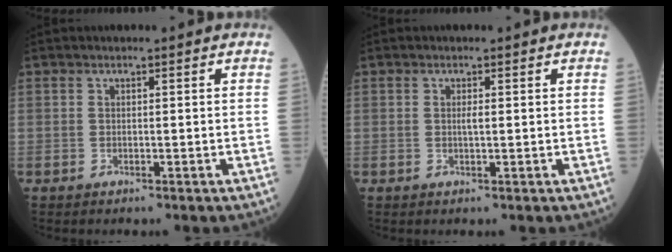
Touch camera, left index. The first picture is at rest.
{"total": 0.8, "force": [0.2, 0.1, 0.8], "torque": [-0.020, -0.001, 0.003]}